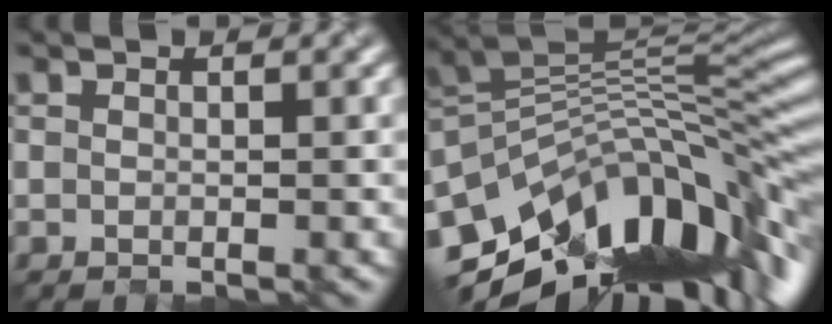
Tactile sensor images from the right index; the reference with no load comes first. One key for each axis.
{"total": 12.8, "fx": -6.5, "fy": 5.5, "fz": 9.6, "tx": -0.186, "ty": 0.003, "tz": -0.108}